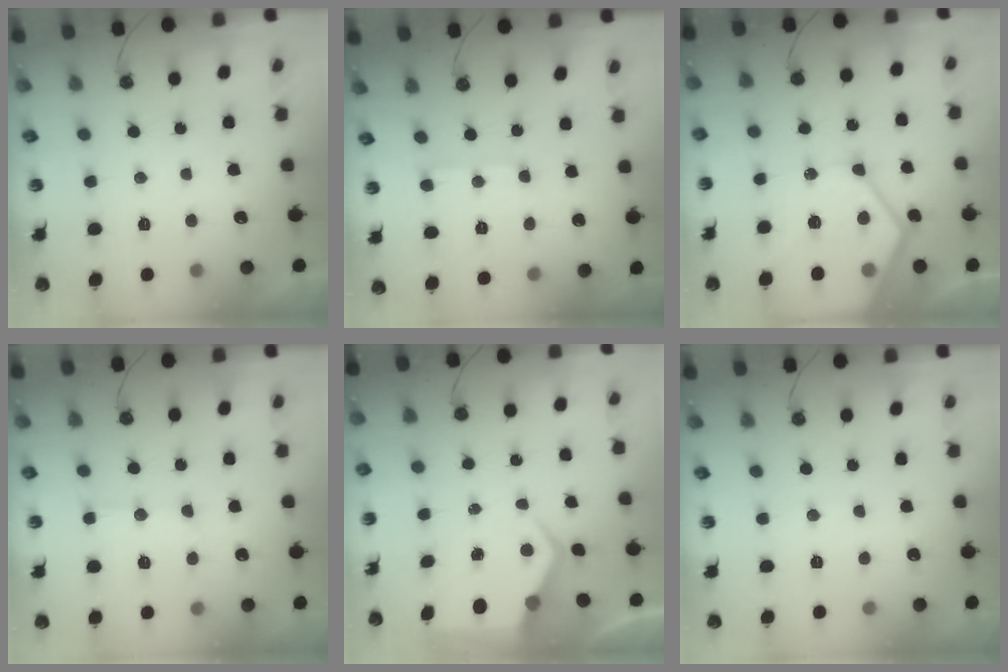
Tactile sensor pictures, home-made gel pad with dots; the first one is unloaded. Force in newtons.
{"total": 5.1, "press": 5.0, "slide": 0.3}
{"total": 19.5, "press": 19.4, "slide": 1.8}
{"total": 12.8, "press": 12.8, "slide": 1.0}
{"total": 7.1, "press": 7.1, "slide": 0.6}
{"total": 4.4, "press": 4.4, "slide": 0.6}